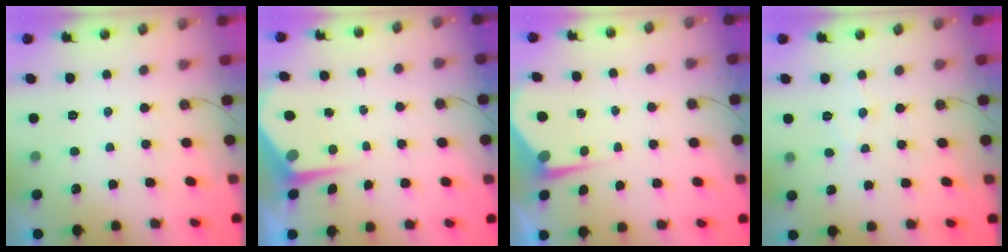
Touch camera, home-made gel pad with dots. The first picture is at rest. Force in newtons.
{"total": 5.6, "press": 5.5, "slide": 0.6}
{"total": 4.9, "press": 4.9, "slide": 0.2}
{"total": 6.2, "press": 6.2, "slide": 0.4}